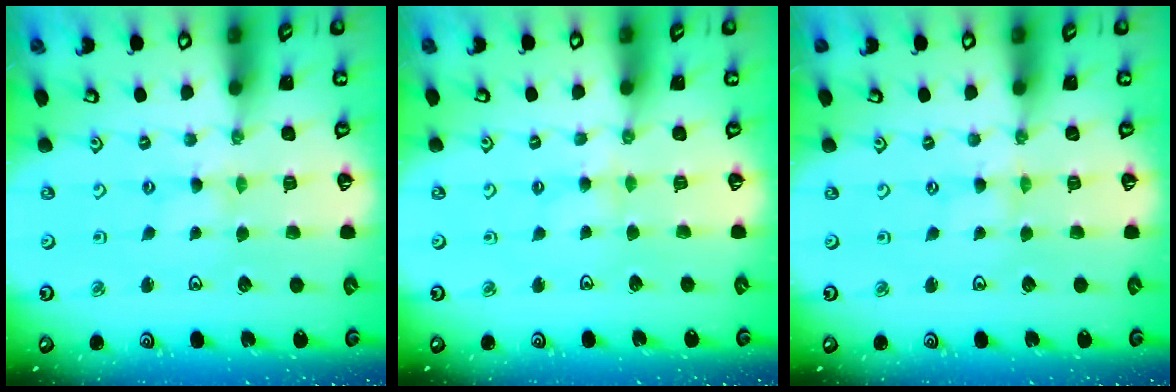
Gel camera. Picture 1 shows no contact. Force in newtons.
{"total": 2.4, "press": 2.4, "slide": 0.5}
{"total": 0.9, "press": 0.9, "slide": 0.3}